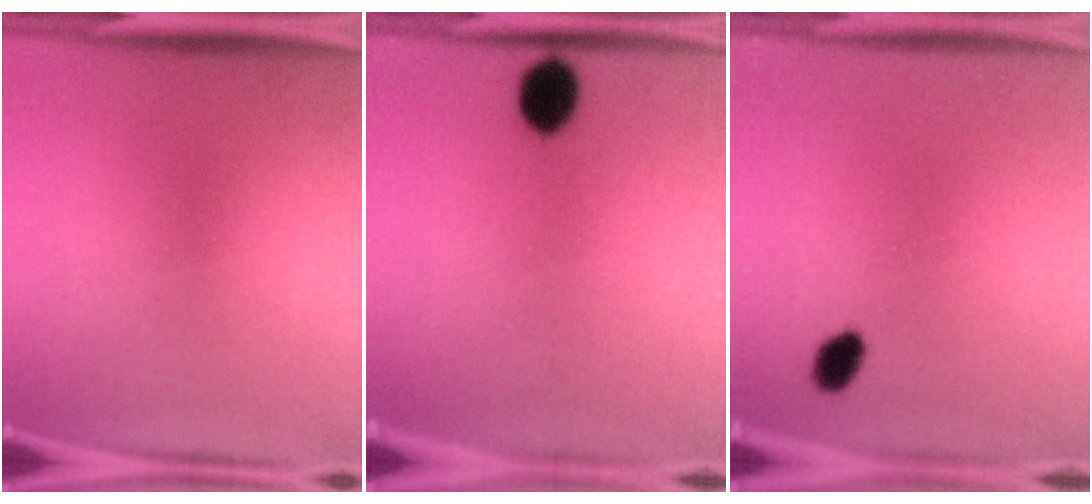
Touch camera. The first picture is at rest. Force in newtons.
{"total": 6.3}
{"total": 3.2}